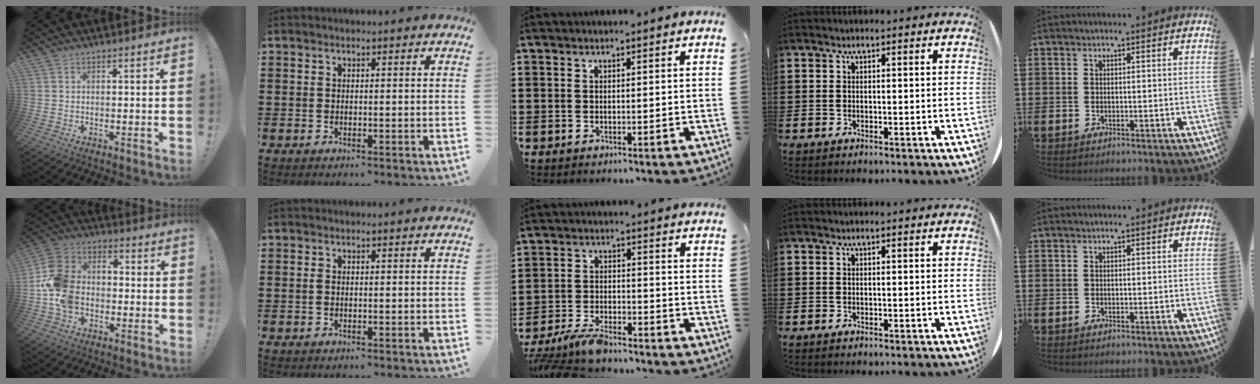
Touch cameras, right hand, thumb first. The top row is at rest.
{"thumb": {"total": 14.1, "force": [-4.6, 10.8, 7.8], "torque": [-0.156, 0.035, -0.082]}, "index": {"total": 0.7, "force": [-0.1, 0.3, 0.6], "torque": [-0.014, 0.001, -0.003]}, "middle": {"total": 5.9, "force": [-5.4, 1.3, 2.0], "torque": [-0.051, 0.001, -0.108]}}